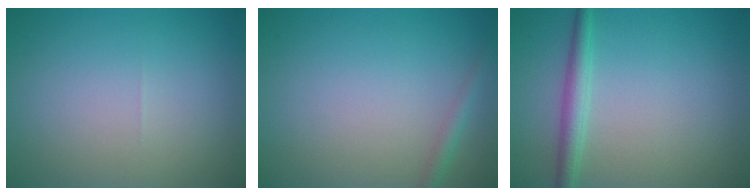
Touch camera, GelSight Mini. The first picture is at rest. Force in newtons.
{"total": 1.3, "press": 1.2, "slide": 0.1}
{"total": 2.3, "press": 2.3, "slide": 0.0}